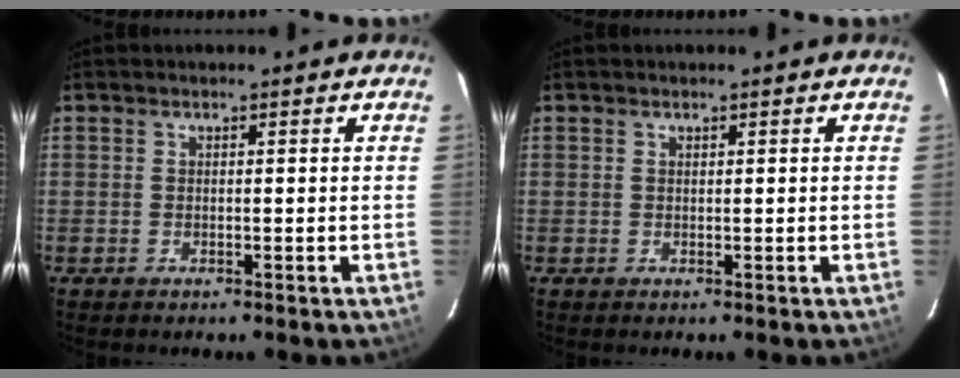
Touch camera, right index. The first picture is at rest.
{"total": 0.0}